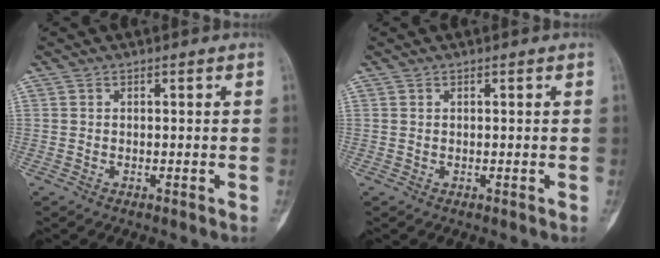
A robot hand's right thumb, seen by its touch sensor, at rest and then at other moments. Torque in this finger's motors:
{"motor_torque": [0.07, 0.01, 0.06, -0.02, 0.02]}